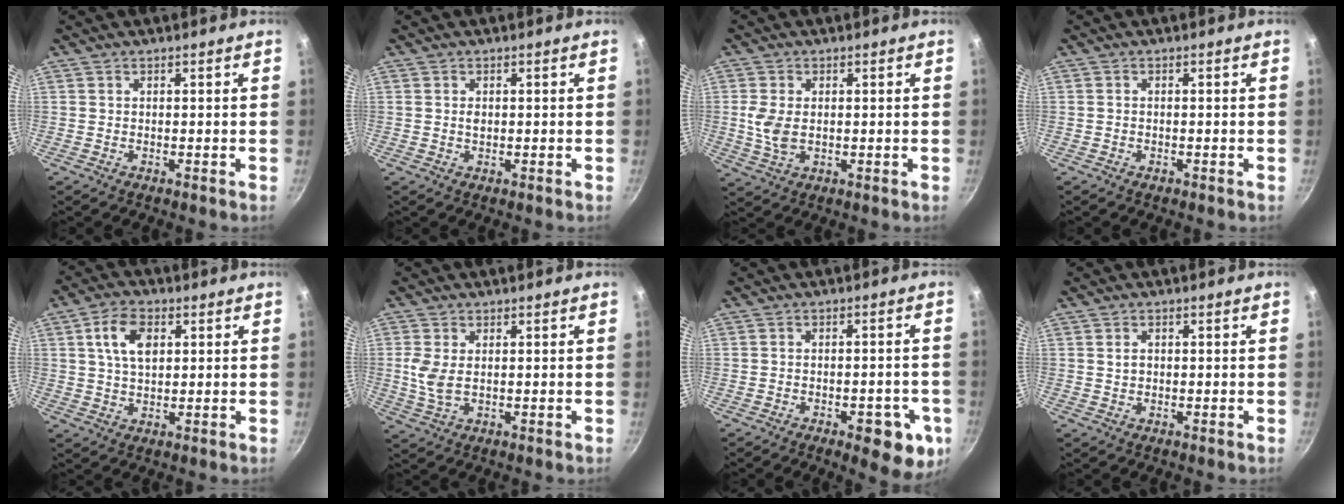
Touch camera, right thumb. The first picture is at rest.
{"total": 1.1, "force": [0.1, 0.7, 0.8], "torque": [-0.010, 0.000, 0.004]}
{"total": 5.4, "force": [0.2, 3.3, 4.2], "torque": [-0.097, -0.003, 0.007]}
{"total": 0.6, "force": [-0.4, 0.4, 0.3], "torque": [-0.005, 0.001, -0.007]}
{"total": 7.9, "force": [2.4, 4.7, 5.9], "torque": [-0.098, -0.001, 0.042]}
{"total": 4.9, "force": [0.4, 2.8, 4.0], "torque": [-0.099, -0.004, 0.012]}
{"total": 9.6, "force": [-4.4, 4.0, 7.5], "torque": [-0.068, 0.019, -0.050]}
{"total": 1.5, "force": [0.2, 1.1, 0.9], "torque": [-0.012, 0.001, 0.006]}